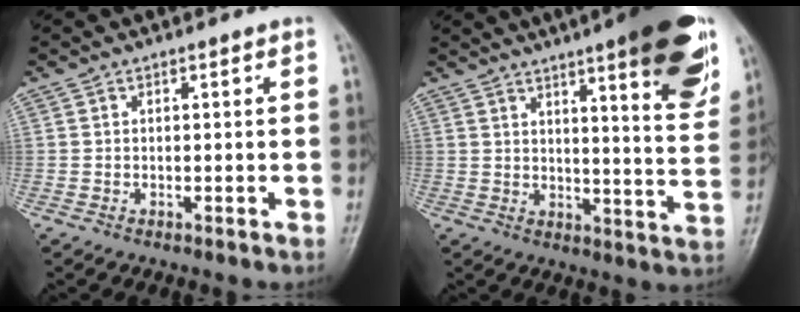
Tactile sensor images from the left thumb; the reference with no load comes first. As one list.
[{"total": 18.7, "force": [10.6, 3.6, 15.0], "torque": [-0.172, -0.049, 0.139]}]